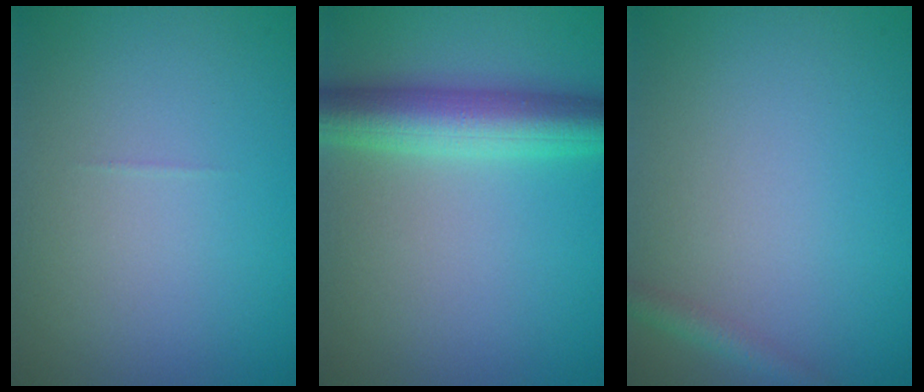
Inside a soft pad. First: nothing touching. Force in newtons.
{"total": 6.1, "press": 6.1, "slide": 0.1}
{"total": 1.4, "press": 1.4, "slide": 0.1}